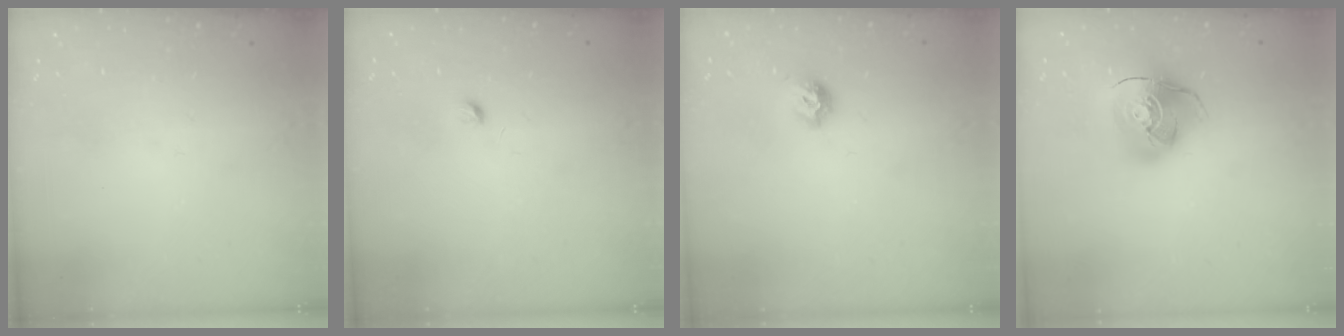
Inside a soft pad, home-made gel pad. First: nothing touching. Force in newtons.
{"total": 3.2, "press": 3.1, "slide": 0.5}
{"total": 8.2, "press": 8.2, "slide": 0.7}
{"total": 12.8, "press": 12.6, "slide": 1.9}